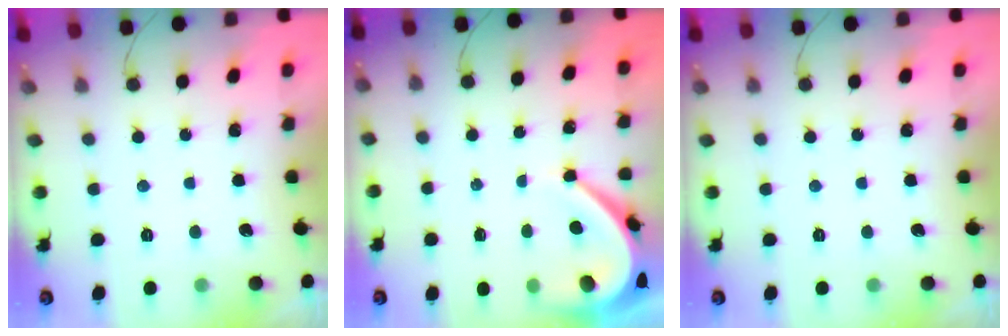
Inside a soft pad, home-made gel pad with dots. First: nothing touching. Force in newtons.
{"total": 6.0, "press": 6.0, "slide": 0.7}
{"total": 0.0}